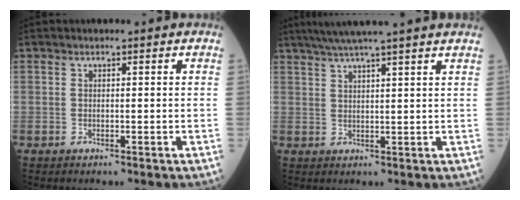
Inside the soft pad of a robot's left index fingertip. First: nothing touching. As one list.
[{"total": 10.7, "force": [9.0, -1.2, 5.7], "torque": [-0.093, 0.029, 0.120]}]